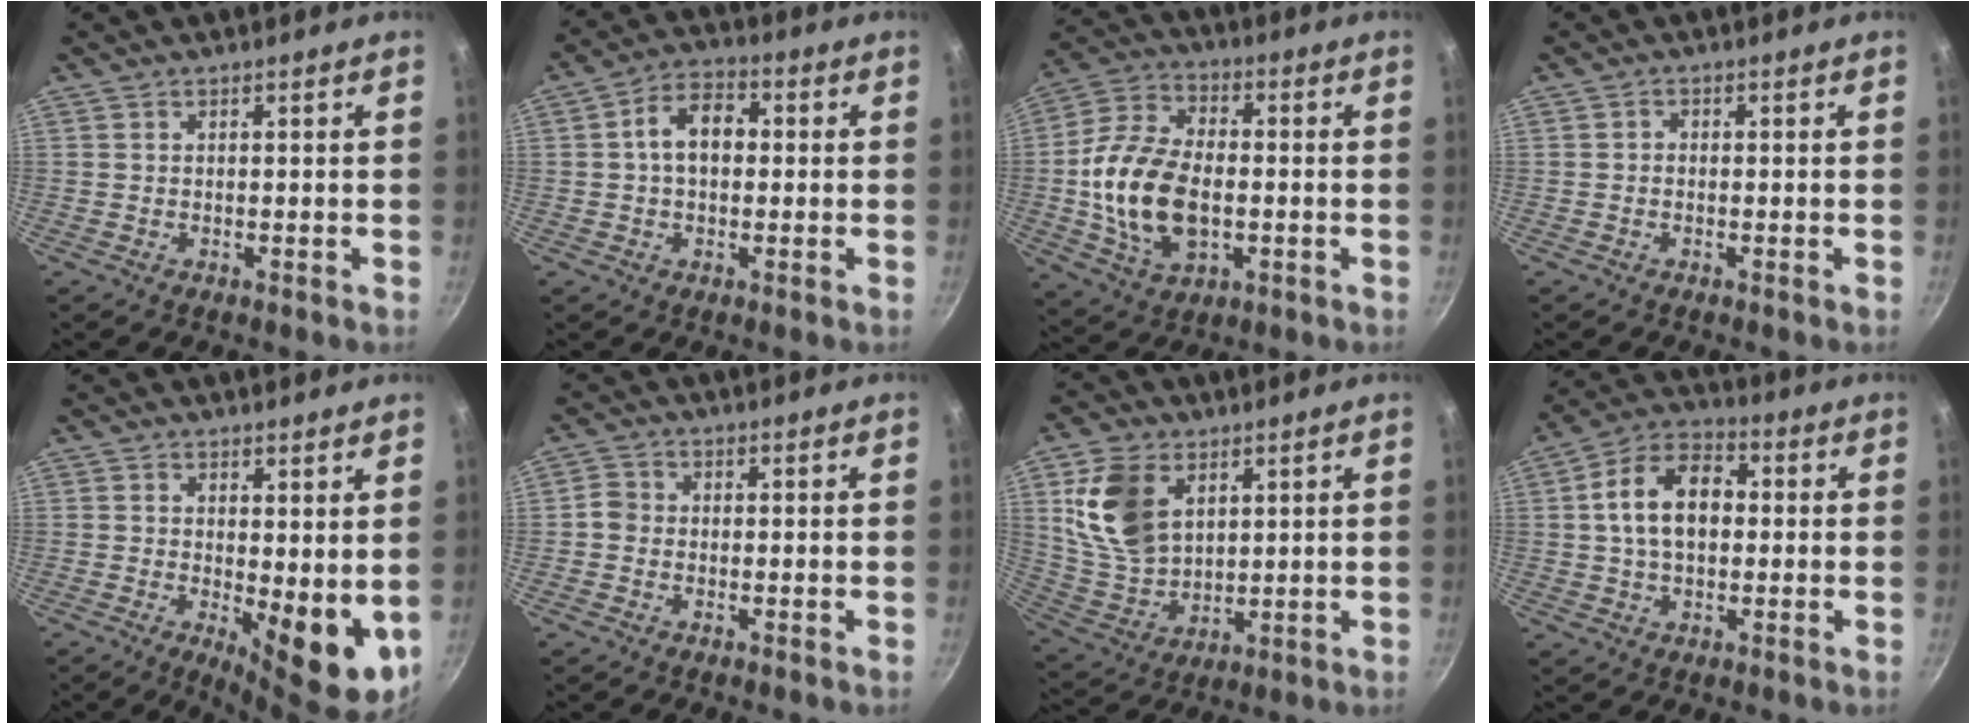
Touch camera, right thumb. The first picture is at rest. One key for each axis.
{"total": 8.3, "fx": 0.6, "fy": 5.6, "fz": 6.1, "tx": -0.075, "ty": 0.024, "tz": -0.002}
{"total": 17.3, "fx": -1.8, "fy": 10.7, "fz": 13.5, "tx": -0.248, "ty": 0.019, "tz": -0.035}
{"total": 0.9, "fx": -0.3, "fy": 0.7, "fz": 0.4, "tx": -0.006, "ty": 0.004, "tz": -0.006}
{"total": 9.2, "fx": 0.1, "fy": 3.6, "fz": 8.4, "tx": -0.096, "ty": -0.016, "tz": 0.010}
{"total": 2.6, "fx": -0.6, "fy": 2.3, "fz": 1.0, "tx": -0.015, "ty": 0.012, "tz": -0.021}
{"total": 14.1, "fx": 4.9, "fy": 9.5, "fz": 9.2, "tx": -0.157, "ty": -0.021, "tz": 0.109}
{"total": 12.5, "fx": 0.9, "fy": 8.3, "fz": 9.3, "tx": -0.133, "ty": 0.029, "tz": 0.001}